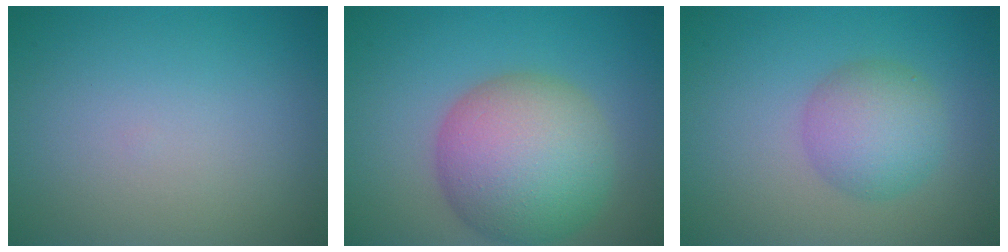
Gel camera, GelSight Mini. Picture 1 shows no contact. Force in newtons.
{"total": 9.8, "press": 9.8, "slide": 0.5}
{"total": 4.2, "press": 4.2, "slide": 0.1}